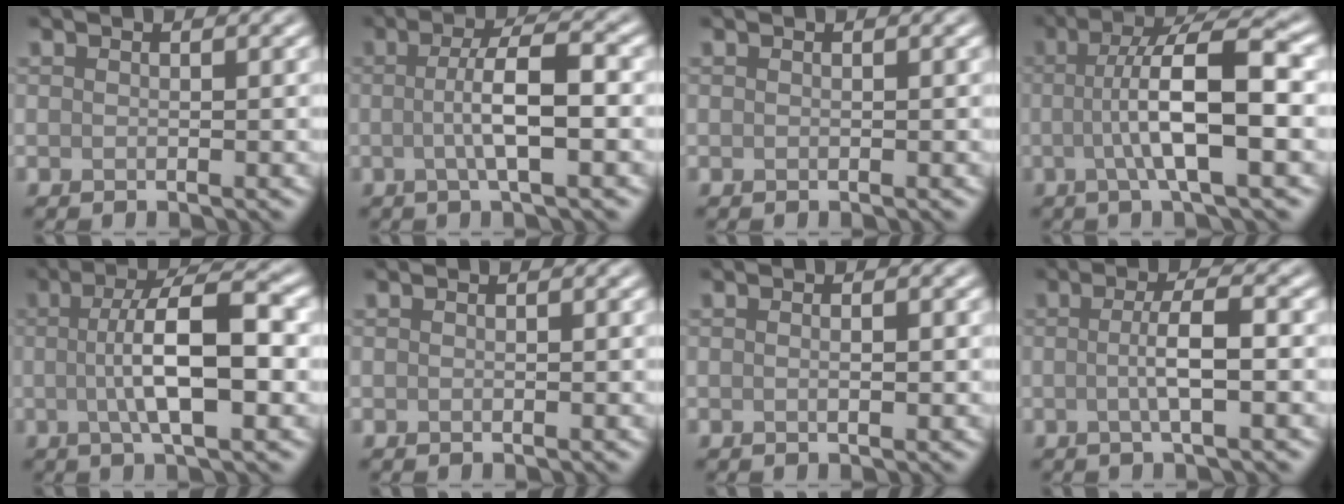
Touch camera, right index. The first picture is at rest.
{"total": 4.8, "force": [-0.2, 0.9, 4.7], "torque": [-0.081, 0.006, -0.007]}
{"total": 0.0}
{"total": 7.8, "force": [-0.4, 1.6, 7.6], "torque": [-0.122, 0.012, -0.011]}
{"total": 7.7, "force": [0.1, 2.0, 7.4], "torque": [-0.119, 0.006, -0.002]}
{"total": 0.0}
{"total": 0.8, "force": [0.0, 0.1, 0.8], "torque": [-0.015, -0.001, 0.000]}
{"total": 3.4, "force": [-0.1, 0.6, 3.4], "torque": [-0.059, 0.002, -0.004]}